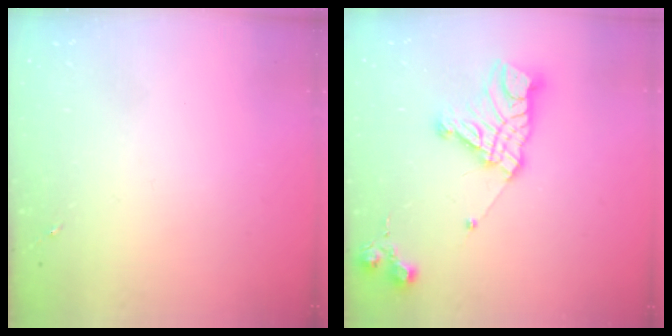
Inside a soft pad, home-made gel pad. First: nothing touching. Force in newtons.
{"total": 16.2, "press": 16.1, "slide": 1.6}